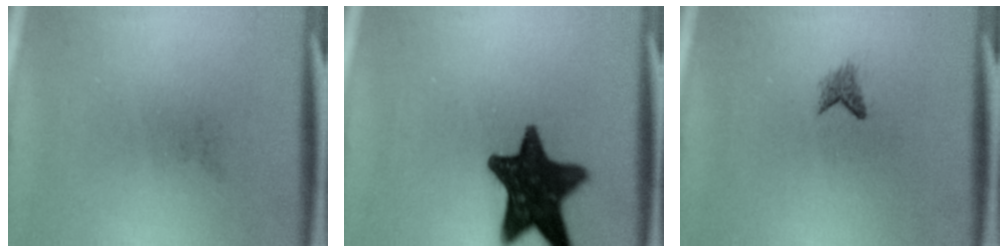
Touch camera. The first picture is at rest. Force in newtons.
{"total": 14.6}
{"total": 1.2}